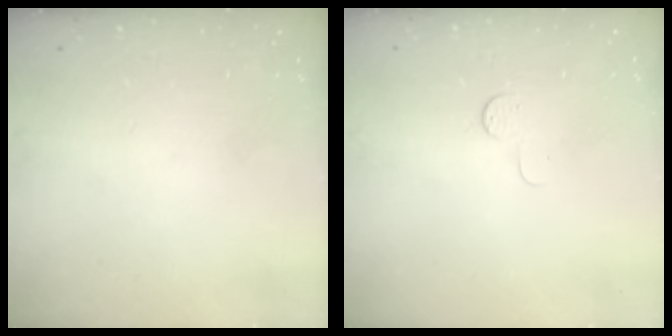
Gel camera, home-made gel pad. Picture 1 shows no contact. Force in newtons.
{"total": 5.0, "press": 5.0, "slide": 0.4}